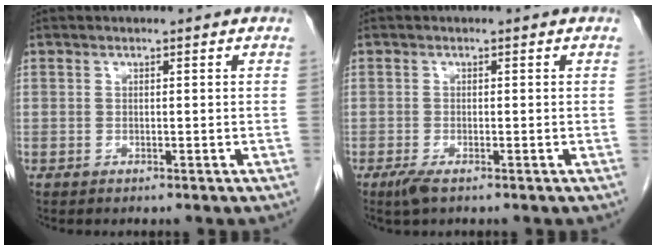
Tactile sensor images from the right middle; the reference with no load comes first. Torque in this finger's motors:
{"motor_torque": [0.31, -0.09, 0.19, 0.03]}